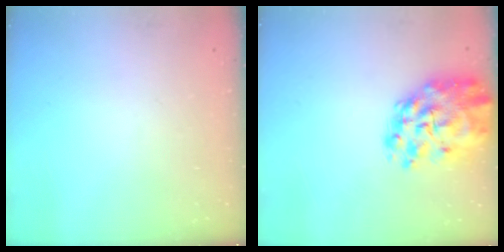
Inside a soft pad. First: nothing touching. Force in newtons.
{"total": 14.3, "press": 13.5, "slide": 4.8}